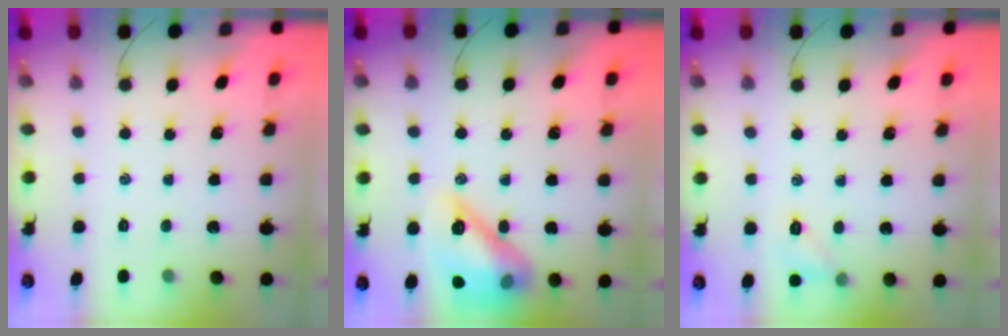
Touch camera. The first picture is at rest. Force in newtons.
{"total": 16.2, "press": 16.1, "slide": 2.0}
{"total": 6.3, "press": 6.0, "slide": 1.8}